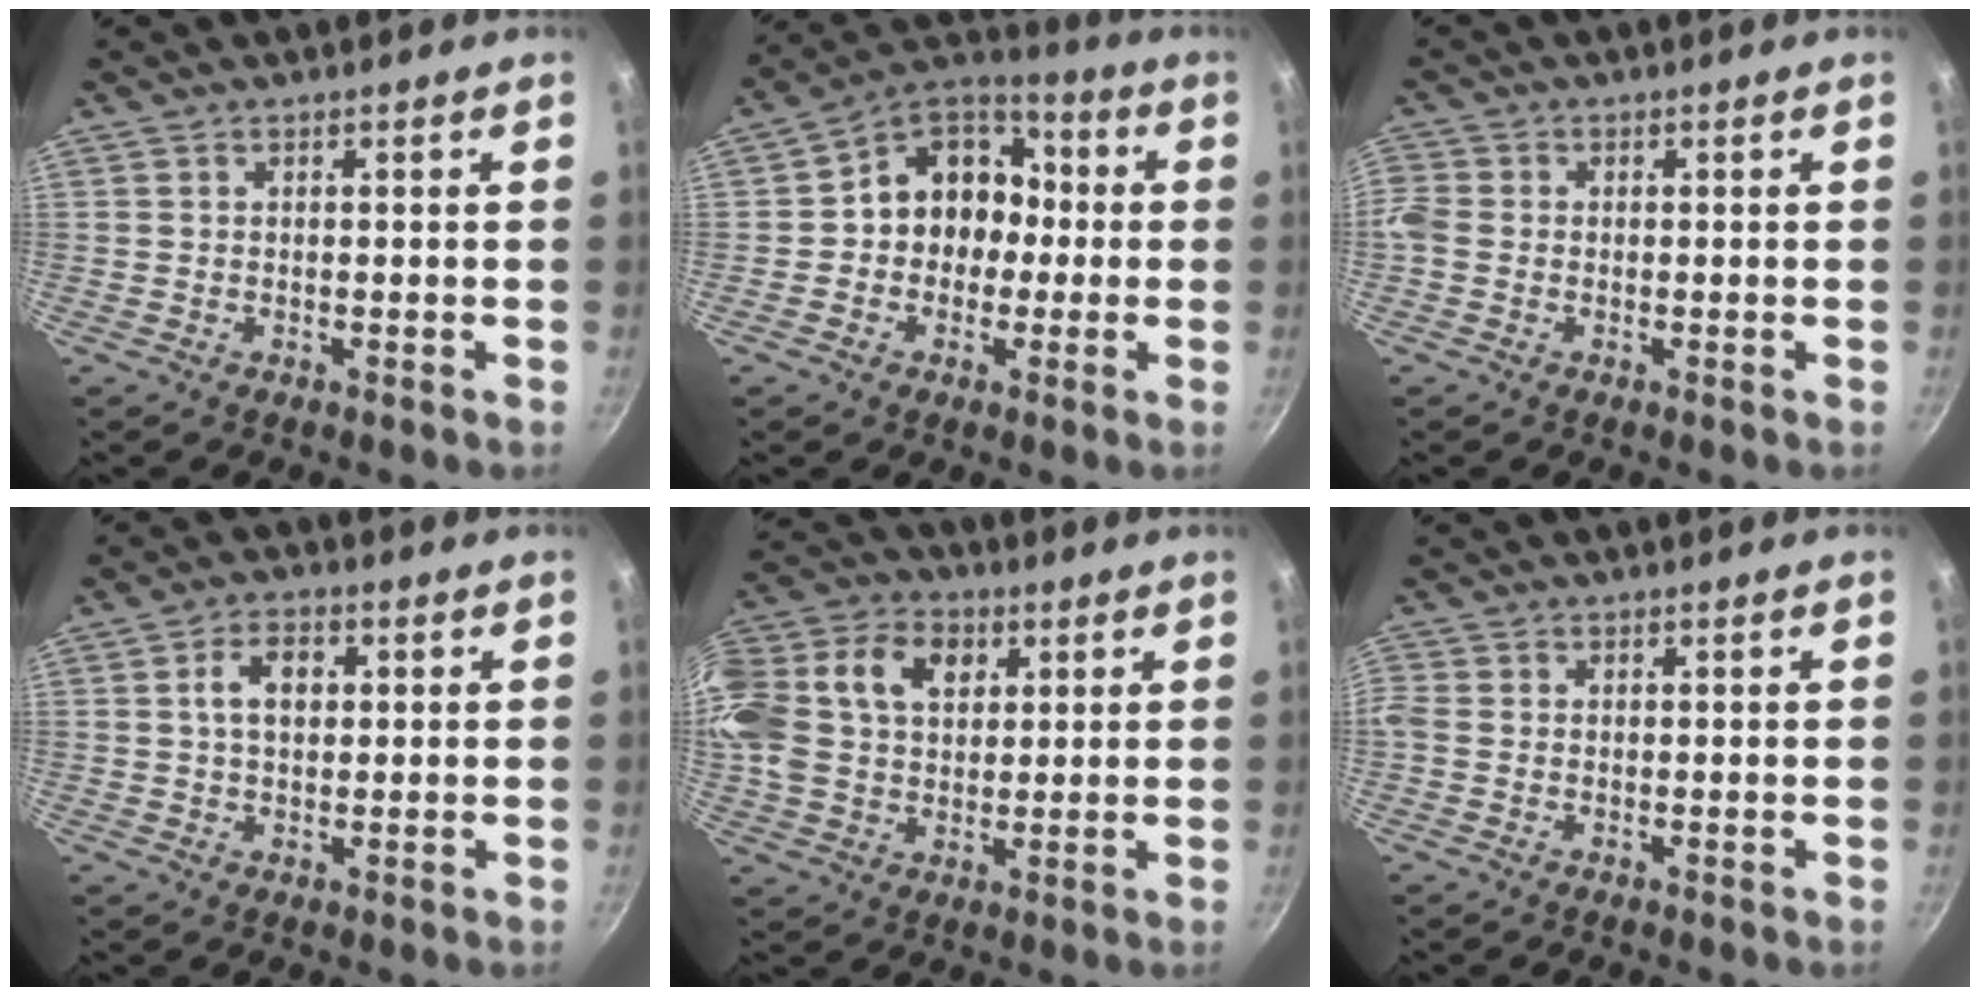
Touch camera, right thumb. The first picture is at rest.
{"total": 12.4, "force": [-0.8, 10.7, 6.2], "torque": [-0.041, 0.043, -0.033]}
{"total": 3.6, "force": [-0.8, 3.0, 1.8], "torque": [-0.041, 0.006, -0.029]}
{"total": 5.8, "force": [1.0, 3.9, 4.2], "torque": [-0.057, 0.009, 0.013]}
{"total": 23.6, "force": [5.8, 17.5, 14.8], "torque": [-0.327, 0.038, 0.089]}
{"total": 2.4, "force": [-0.4, 2.0, 1.3], "torque": [-0.030, 0.004, -0.015]}